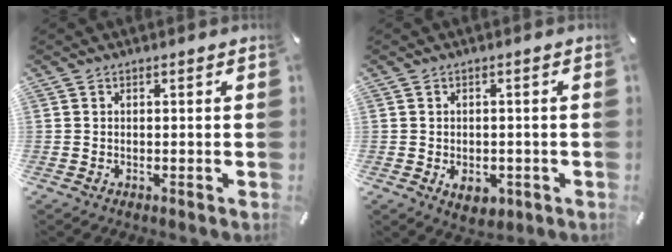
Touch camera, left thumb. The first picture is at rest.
{"total": 4.2, "force": [-1.4, 3.1, 2.5], "torque": [-0.030, -0.002, -0.027]}